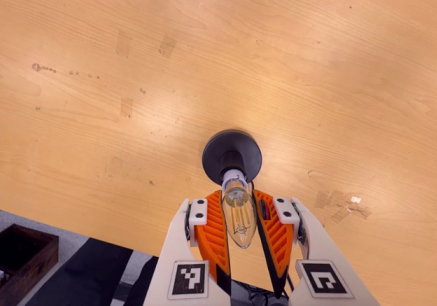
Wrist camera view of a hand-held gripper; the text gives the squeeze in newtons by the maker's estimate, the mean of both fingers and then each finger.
{"total": 12.3, "left": 11.9, "right": 12.7}